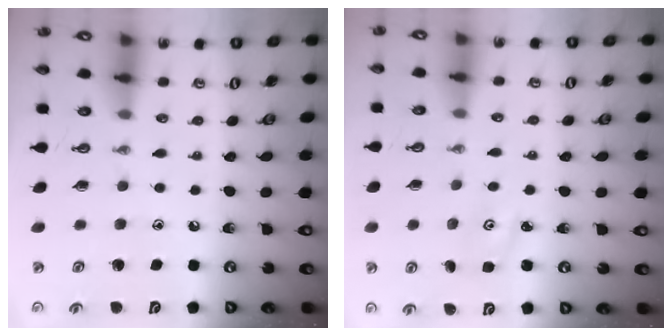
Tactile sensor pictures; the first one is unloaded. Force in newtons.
{"total": 2.7, "press": 2.6, "slide": 0.4}